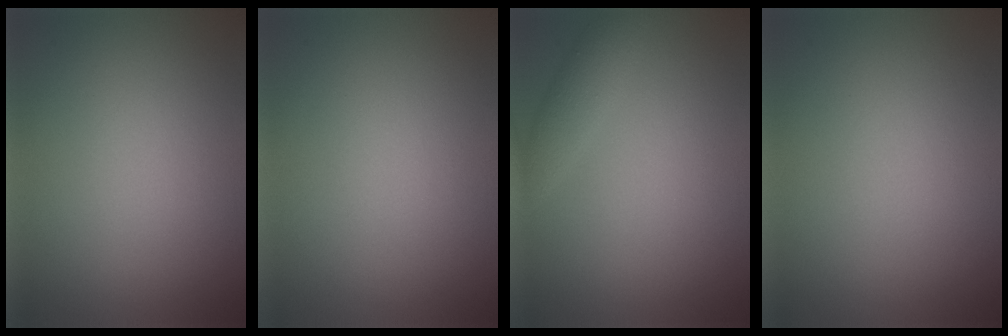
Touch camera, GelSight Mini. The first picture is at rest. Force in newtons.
{"total": 0.0}
{"total": 1.9, "press": 1.9, "slide": 0.1}
{"total": 0.0}